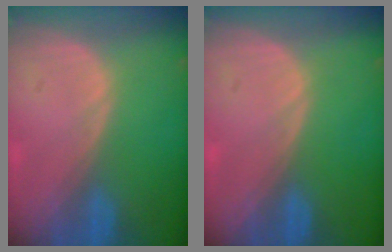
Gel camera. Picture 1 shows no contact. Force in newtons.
{"total": 0.0}